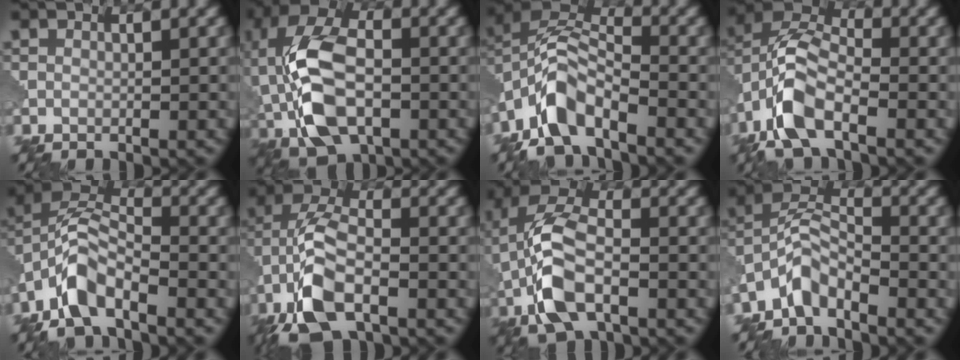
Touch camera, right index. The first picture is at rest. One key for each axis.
{"total": 10.9, "fx": -2.4, "fy": 6.3, "fz": 8.6, "tx": -0.182, "ty": 0.002, "tz": -0.060}
{"total": 7.6, "fx": -4.6, "fy": 3.2, "fz": 5.1, "tx": -0.095, "ty": 0.008, "tz": -0.101}
{"total": 8.2, "fx": -3.6, "fy": 3.7, "fz": 6.3, "tx": -0.132, "ty": 0.011, "tz": -0.083}
{"total": 6.8, "fx": -4.1, "fy": 2.8, "fz": 4.7, "tx": -0.091, "ty": 0.010, "tz": -0.091}
{"total": 8.0, "fx": -3.7, "fy": 3.4, "fz": 6.3, "tx": -0.136, "ty": 0.010, "tz": -0.083}
{"total": 7.9, "fx": -2.4, "fy": 3.8, "fz": 6.6, "tx": -0.148, "ty": 0.011, "tz": -0.057}
{"total": 4.0, "fx": -3.1, "fy": 1.3, "fz": 2.2, "tx": -0.043, "ty": 0.016, "tz": -0.071}